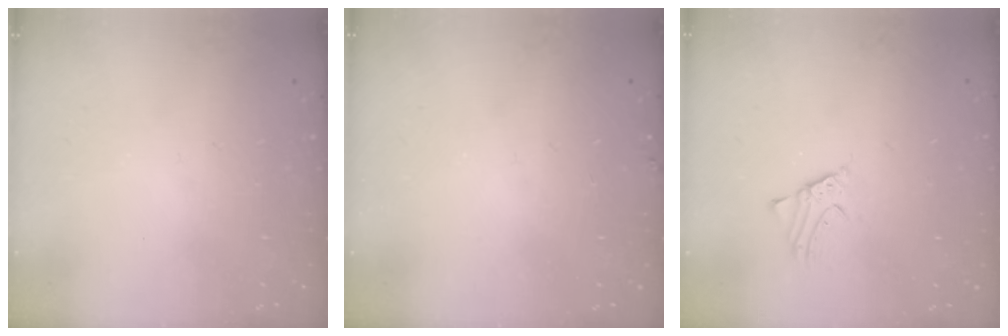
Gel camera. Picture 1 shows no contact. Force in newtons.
{"total": 3.5, "press": 3.5, "slide": 0.3}
{"total": 2.4, "press": 2.4, "slide": 0.1}